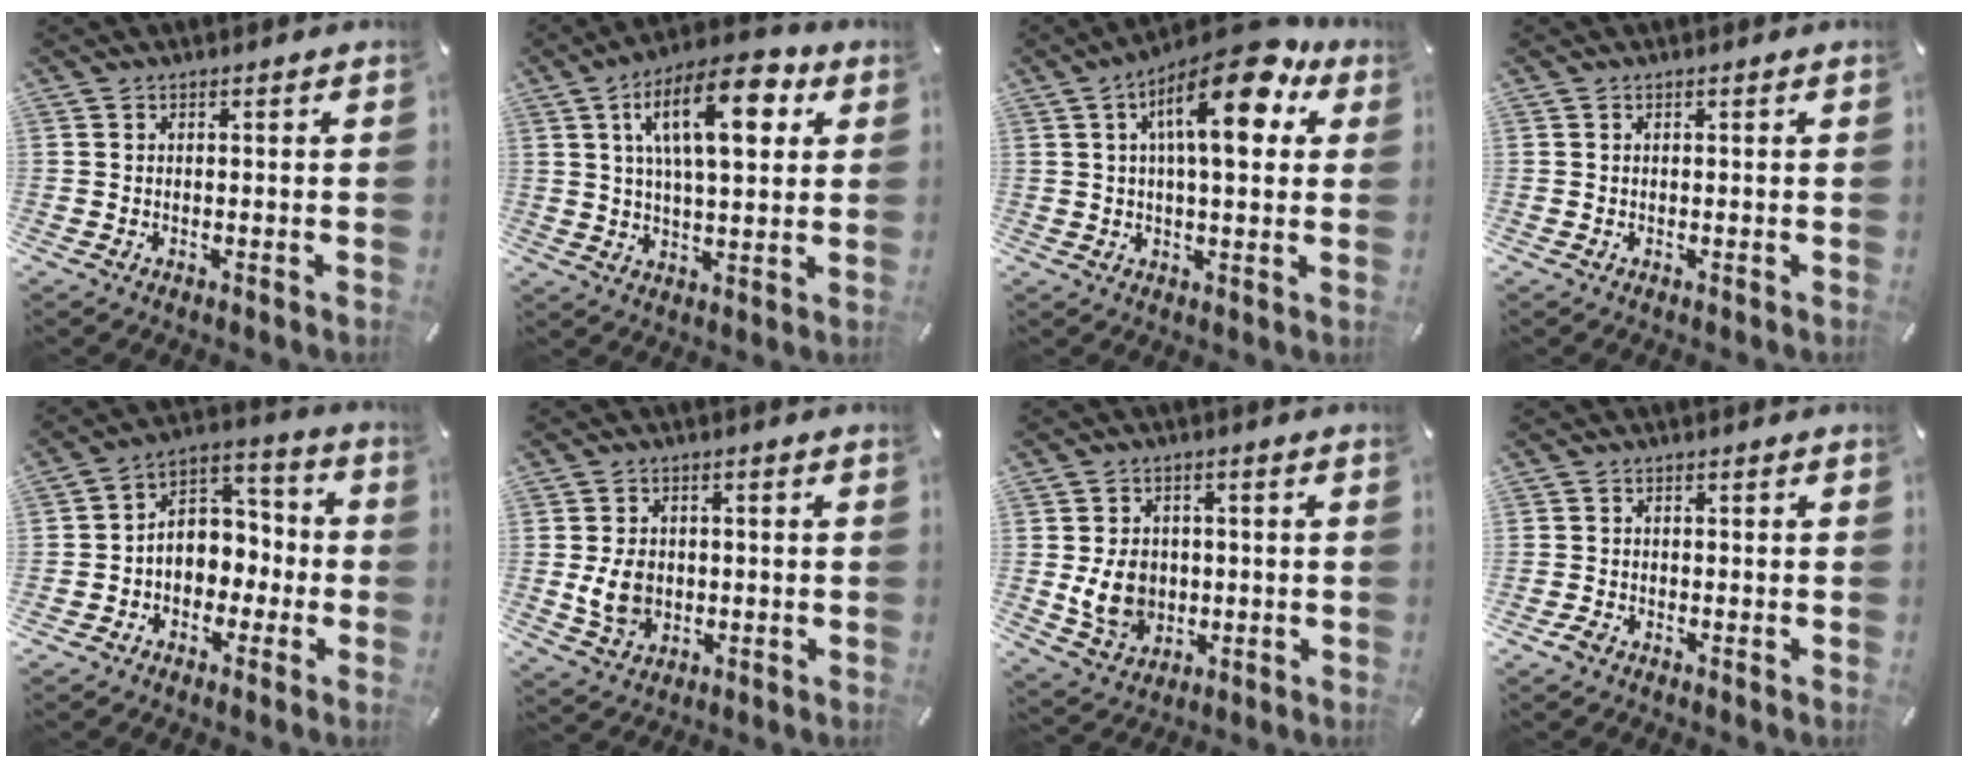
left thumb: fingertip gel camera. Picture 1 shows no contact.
{"total": 17.3, "force": [6.7, 7.6, 14.1], "torque": [-0.225, -0.011, 0.104]}
{"total": 16.4, "force": [6.9, 6.1, 13.6], "torque": [-0.215, -0.024, 0.105]}
{"total": 0.0}
{"total": 7.7, "force": [-1.3, 7.2, 2.4], "torque": [-0.040, 0.007, -0.024]}
{"total": 7.3, "force": [-0.8, 5.9, 4.3], "torque": [-0.095, -0.005, -0.019]}
{"total": 9.1, "force": [-0.8, 7.7, 4.8], "torque": [-0.101, 0.003, -0.015]}
{"total": 1.7, "force": [-1.1, 1.1, 0.5], "torque": [-0.008, 0.005, -0.023]}